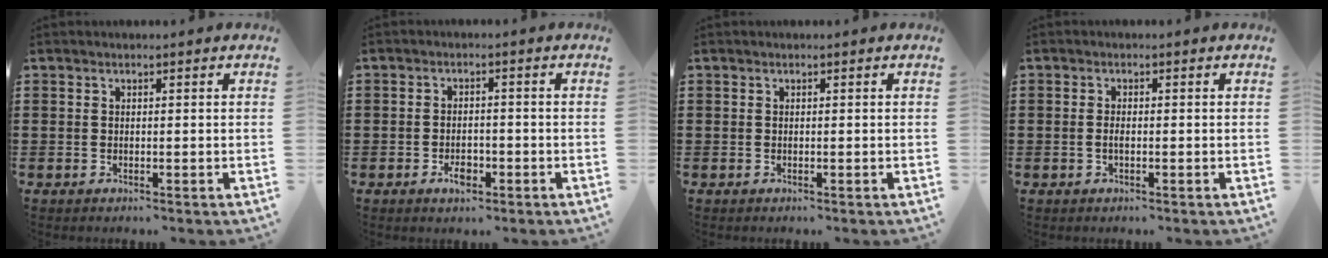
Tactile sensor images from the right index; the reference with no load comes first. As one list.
[{"total": 3.3, "force": [-1.3, 1.8, 2.5], "torque": [-0.037, 0.000, -0.024]}, {"total": 0.0}, {"total": 1.3, "force": [-0.2, 0.5, 1.1], "torque": [-0.022, 0.000, -0.004]}]